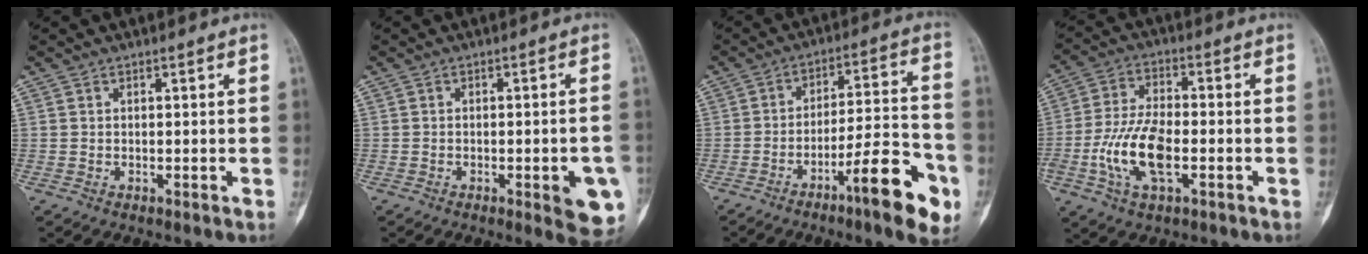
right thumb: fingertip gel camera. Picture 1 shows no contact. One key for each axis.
{"total": 8.4, "fx": -2.7, "fy": 2.4, "fz": 7.5, "tx": -0.074, "ty": 0.004, "tz": -0.024}
{"total": 15.4, "fx": -7.5, "fy": 3.2, "fz": 13.1, "tx": -0.182, "ty": 0.051, "tz": -0.108}
{"total": 12.0, "fx": -3.1, "fy": 5.7, "fz": 10.2, "tx": -0.209, "ty": 0.016, "tz": -0.060}